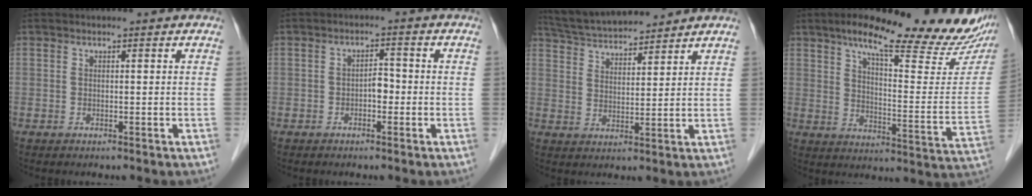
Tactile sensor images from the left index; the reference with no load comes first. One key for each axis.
{"total": 2.3, "fx": -0.7, "fy": 1.2, "fz": 1.8, "tx": -0.023, "ty": 0.008, "tz": -0.013}
{"total": 11.6, "fx": 10.9, "fy": 1.6, "fz": 3.7, "tx": -0.073, "ty": 0.026, "tz": 0.188}
{"total": 24.8, "fx": 19.5, "fy": 4.6, "fz": 14.6, "tx": -0.201, "ty": -0.012, "tz": 0.250}